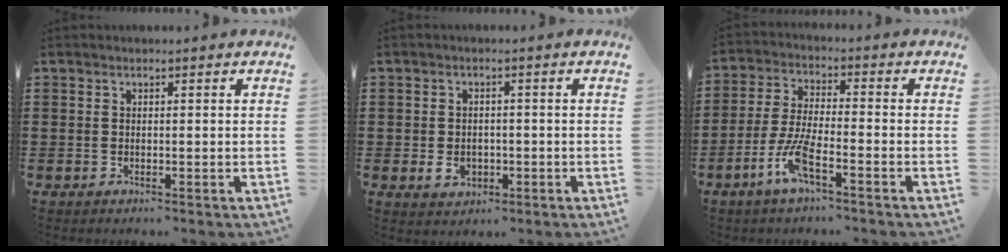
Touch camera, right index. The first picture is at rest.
{"total": 2.4, "force": [-0.6, 1.9, 1.3], "torque": [-0.031, 0.001, -0.012]}
{"total": 6.9, "force": [-4.2, 1.0, 5.4], "torque": [-0.137, -0.019, -0.084]}